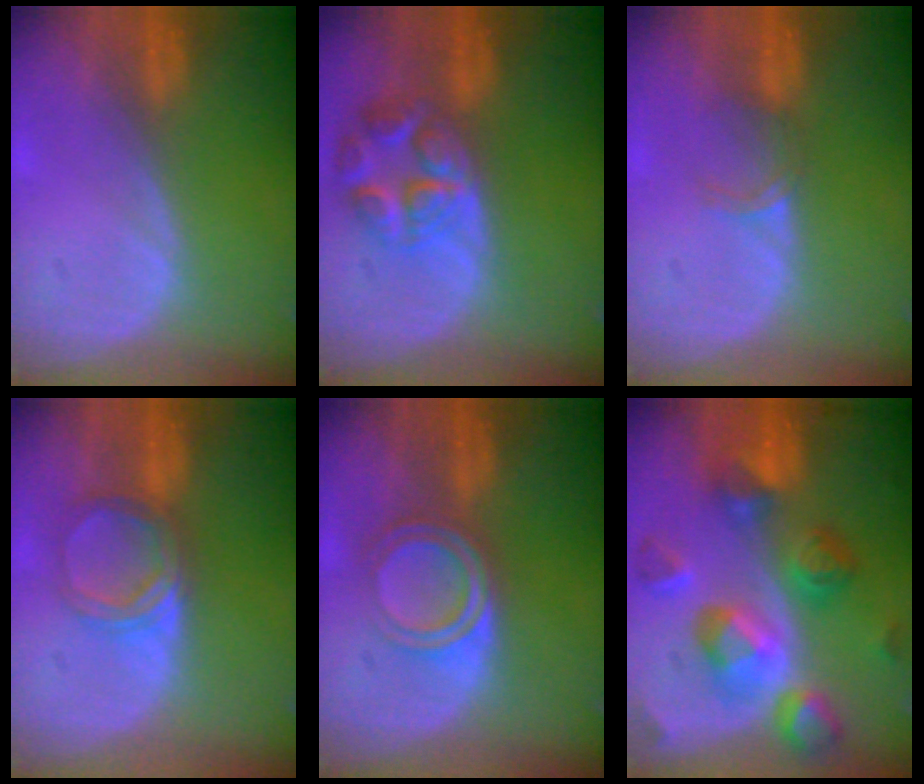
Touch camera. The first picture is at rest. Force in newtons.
{"total": 7.8, "press": 7.0, "slide": 3.5}
{"total": 2.2, "press": 1.7, "slide": 1.3}
{"total": 5.2, "press": 4.8, "slide": 1.9}
{"total": 5.3, "press": 4.9, "slide": 1.9}
{"total": 10.9, "press": 10.9, "slide": 1.0}